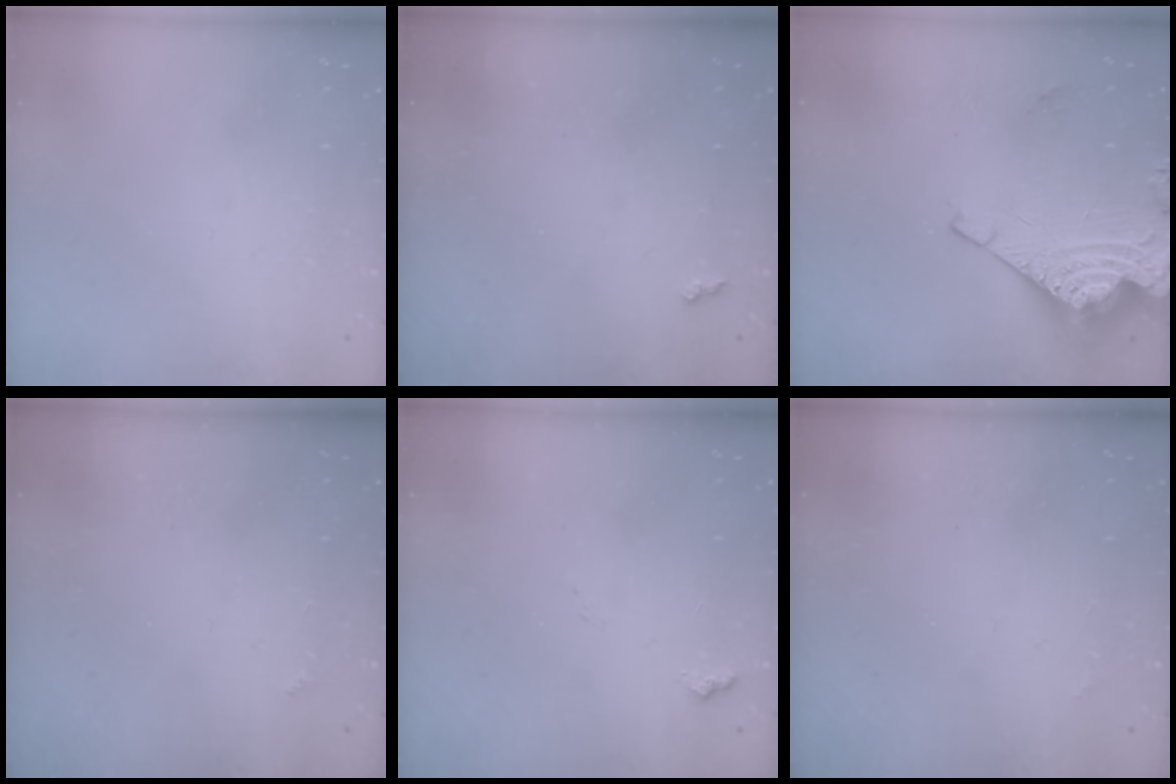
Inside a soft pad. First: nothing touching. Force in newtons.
{"total": 2.4, "press": 2.4, "slide": 0.4}
{"total": 15.0, "press": 14.9, "slide": 1.2}
{"total": 2.1, "press": 2.0, "slide": 0.4}
{"total": 6.4, "press": 6.4, "slide": 0.7}
{"total": 2.5, "press": 2.5, "slide": 0.5}